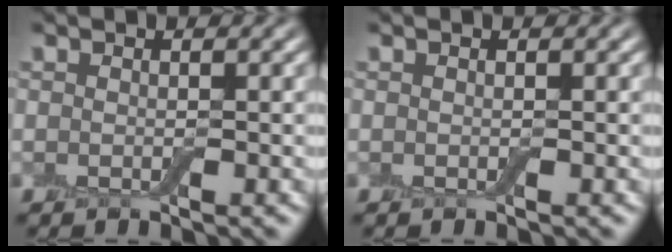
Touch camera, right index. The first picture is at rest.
{"total": 0.0}